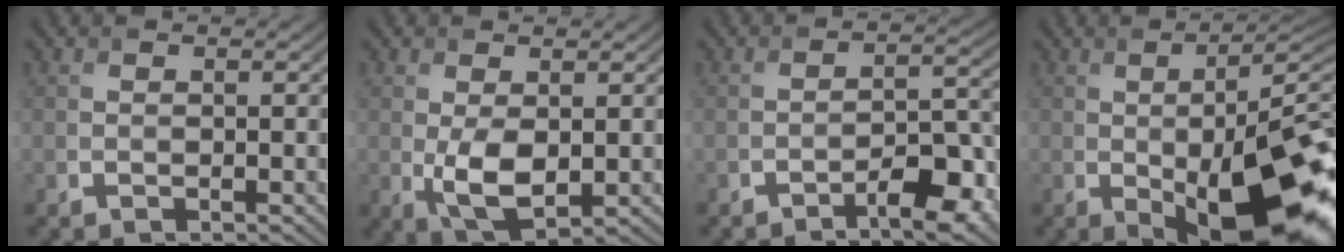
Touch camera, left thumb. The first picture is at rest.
{"total": 4.2, "force": [-0.1, 2.3, 3.5], "torque": [-0.079, -0.011, 0.005]}
{"total": 6.4, "force": [-4.1, 2.0, 4.5], "torque": [-0.062, 0.001, -0.061]}
{"total": 16.2, "force": [-3.8, 6.0, 14.5], "torque": [-0.201, -0.025, -0.048]}